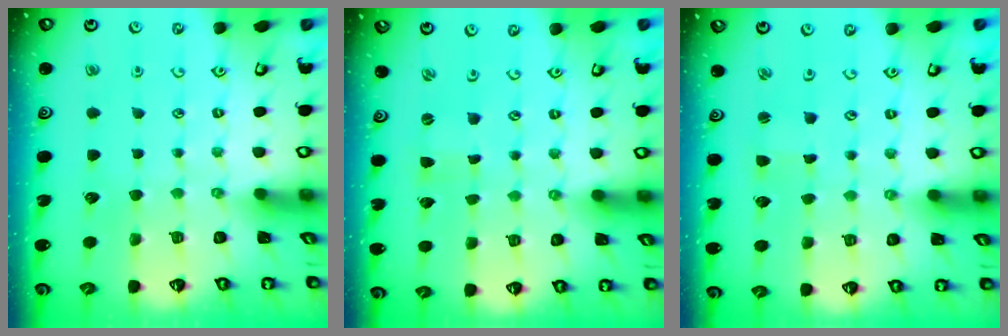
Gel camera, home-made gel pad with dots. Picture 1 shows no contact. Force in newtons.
{"total": 0.0}
{"total": 1.3, "press": 1.3, "slide": 0.2}